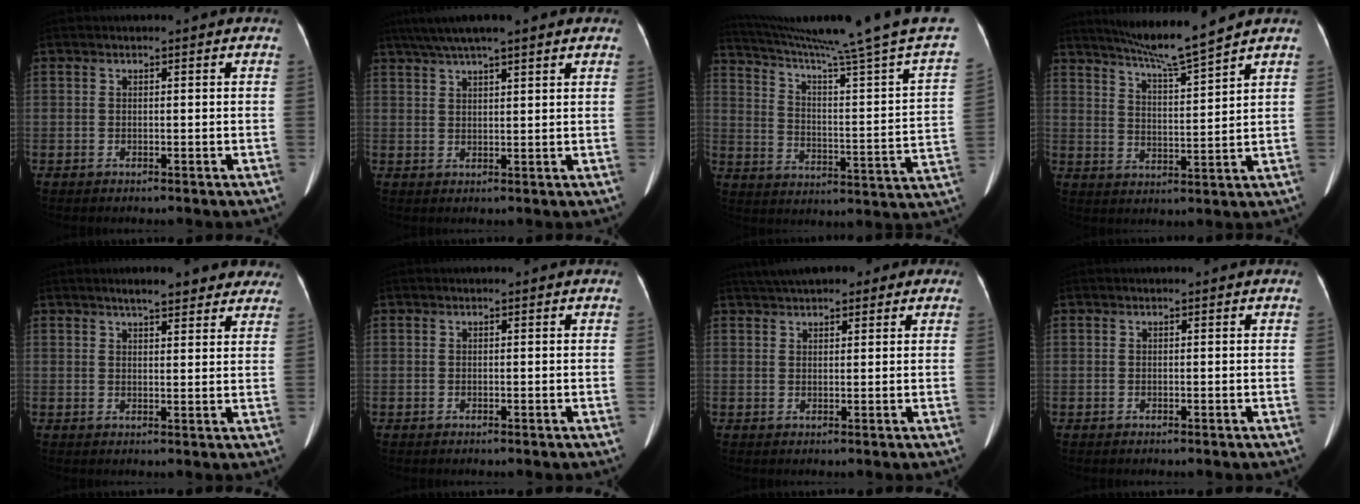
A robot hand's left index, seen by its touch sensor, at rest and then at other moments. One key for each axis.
{"total": 10.3, "fx": 7.9, "fy": 1.1, "fz": 6.5, "tx": -0.107, "ty": 0.046, "tz": 0.117}
{"total": 24.5, "fx": 20.8, "fy": -3.6, "fz": 12.5, "tx": -0.202, "ty": -0.081, "tz": 0.286}
{"total": 8.9, "fx": 7.9, "fy": -1.6, "fz": 3.8, "tx": -0.067, "ty": -0.009, "tz": 0.138}
{"total": 8.5, "fx": 7.1, "fy": 2.1, "fz": 4.3, "tx": -0.041, "ty": 0.013, "tz": 0.081}
{"total": 0.0}
{"total": 9.4, "fx": 7.1, "fy": 3.9, "fz": 4.8, "tx": -0.062, "ty": 0.041, "tz": 0.102}
{"total": 0.0}